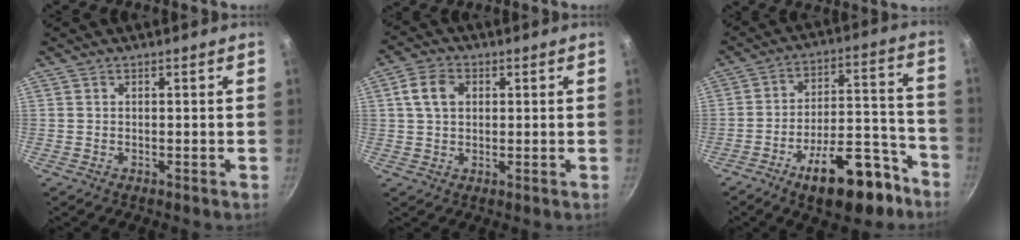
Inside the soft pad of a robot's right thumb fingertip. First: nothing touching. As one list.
[{"total": 6.0, "force": [1.4, 4.4, 3.8], "torque": [-0.060, 0.008, 0.021]}, {"total": 18.2, "force": [-10.7, 7.9, 12.4], "torque": [-0.143, 0.088, -0.151]}]